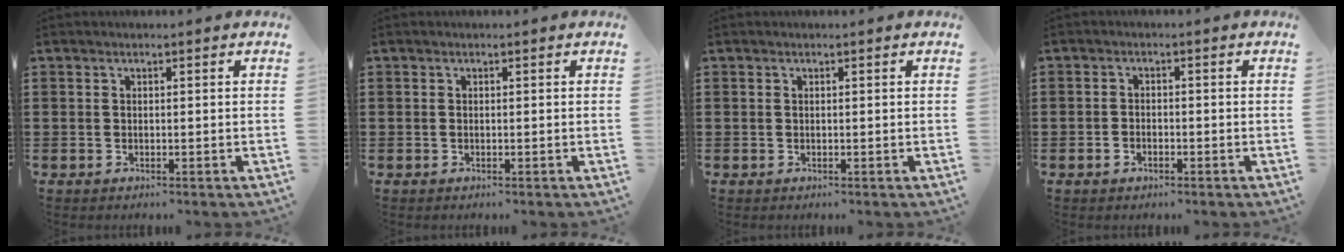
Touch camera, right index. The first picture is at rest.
{"total": 0.0}
{"total": 0.0}
{"total": 1.1, "force": [-0.8, 0.7, 0.4], "torque": [-0.010, -0.001, -0.016]}